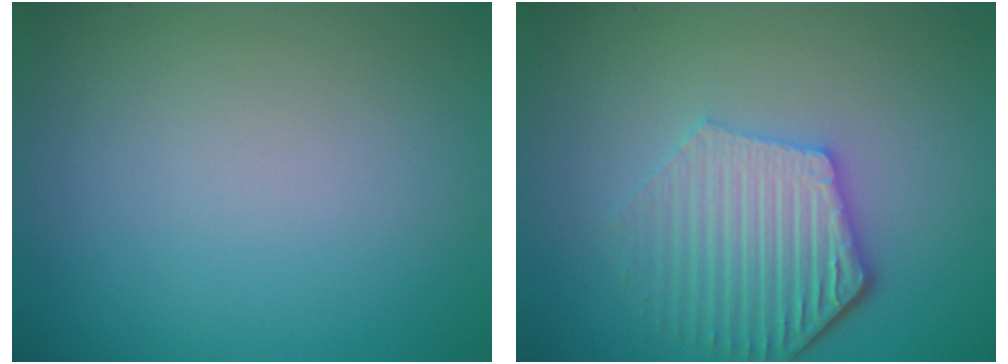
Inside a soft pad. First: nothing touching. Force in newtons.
{"total": 5.3, "press": 4.2, "slide": 3.3}